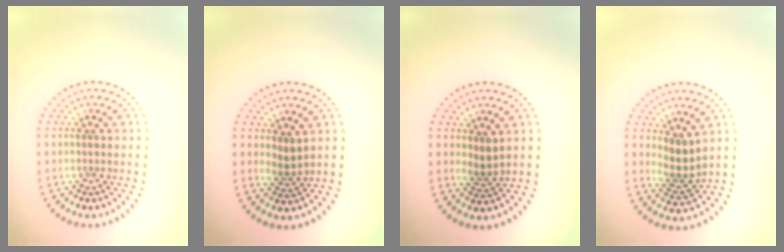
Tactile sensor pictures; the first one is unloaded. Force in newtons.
{"total": 1.6, "press": 1.3, "slide": 0.9}
{"total": 1.6, "press": 1.3, "slide": 0.9}
{"total": 2.7, "press": 2.1, "slide": 1.7}